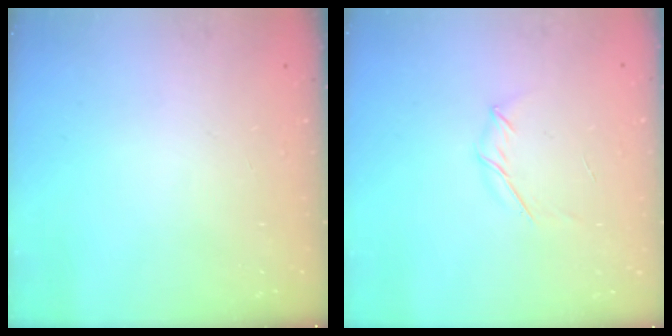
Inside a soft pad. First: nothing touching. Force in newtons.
{"total": 3.8, "press": 3.7, "slide": 0.9}